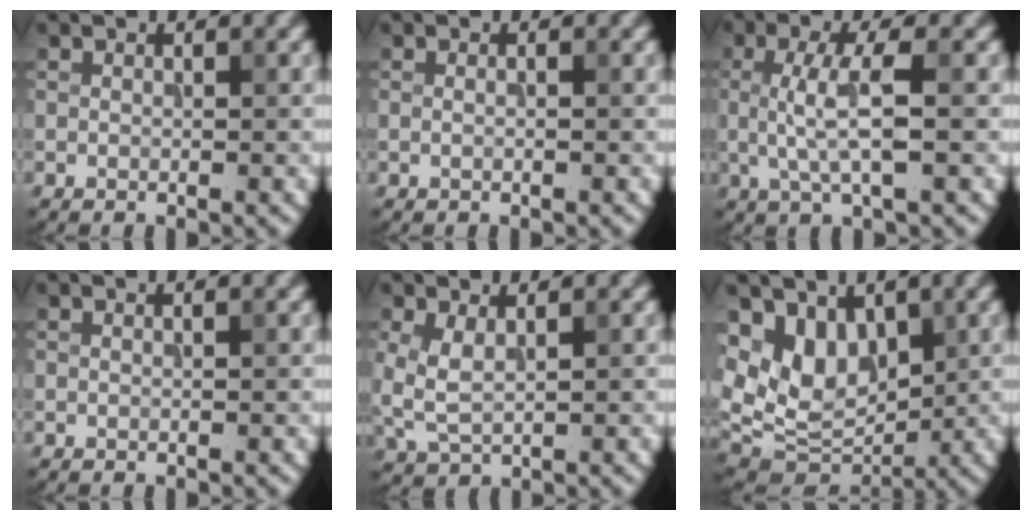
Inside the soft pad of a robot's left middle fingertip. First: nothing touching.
{"total": 0.6, "force": [0.2, 0.2, 0.6], "torque": [-0.010, -0.005, -0.004]}
{"total": 4.2, "force": [0.0, 0.8, 4.1], "torque": [-0.089, 0.004, 0.002]}
{"total": 0.0}
{"total": 2.8, "force": [0.6, 1.3, 2.4], "torque": [-0.064, 0.002, 0.015]}
{"total": 6.7, "force": [2.3, 4.5, 4.4], "torque": [-0.082, -0.014, 0.044]}